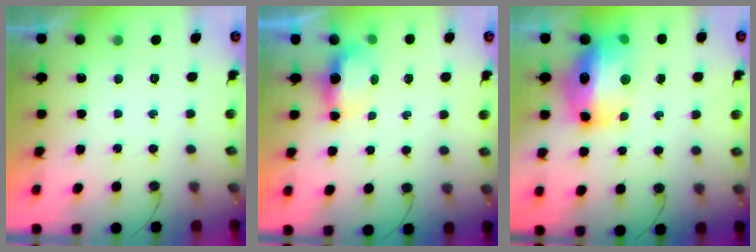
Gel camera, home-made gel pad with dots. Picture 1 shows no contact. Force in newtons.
{"total": 5.2, "press": 5.2, "slide": 0.6}
{"total": 16.3, "press": 16.1, "slide": 1.9}